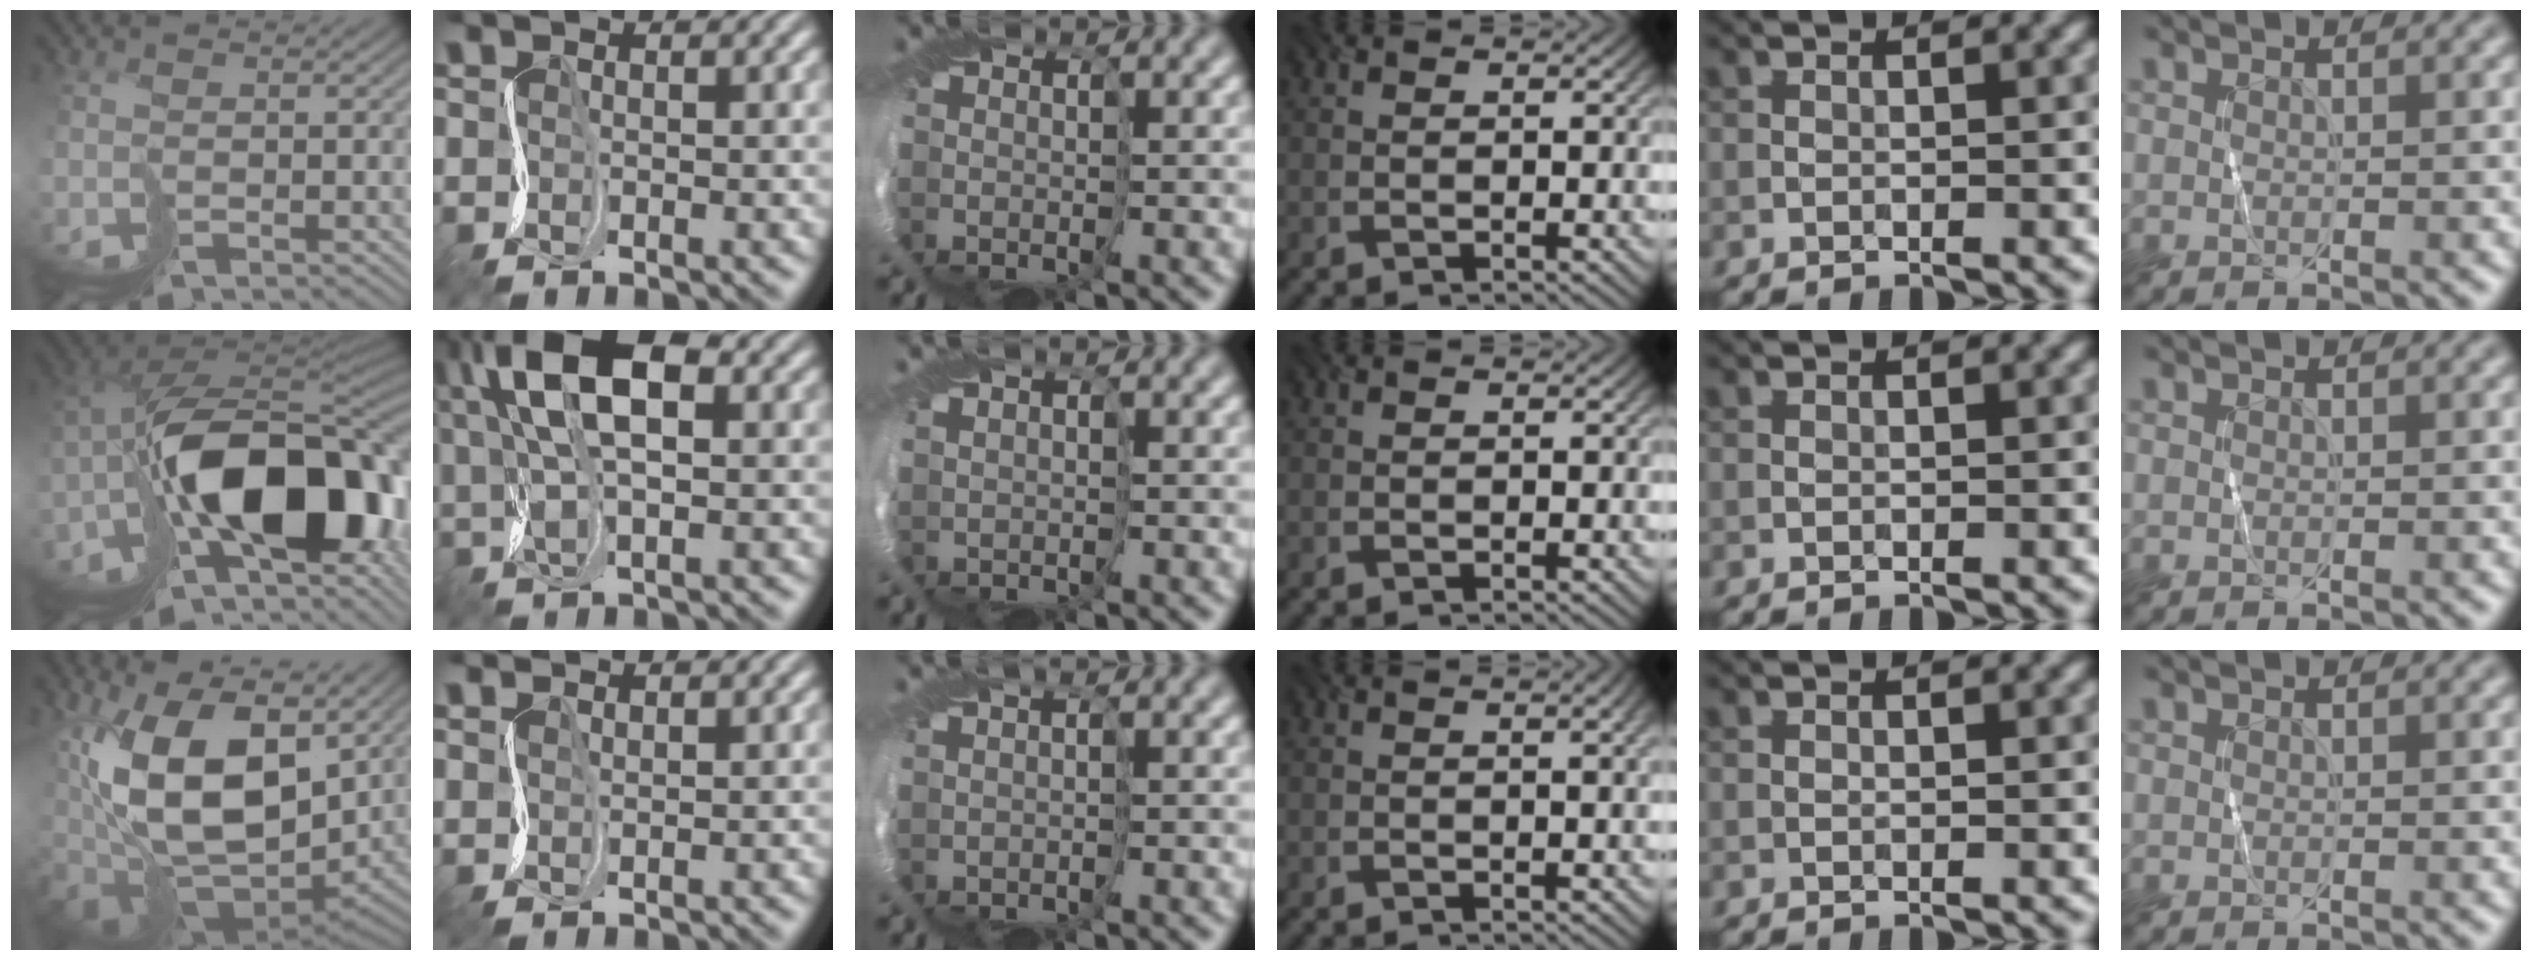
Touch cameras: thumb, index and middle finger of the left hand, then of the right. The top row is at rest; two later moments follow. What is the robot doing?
{"motion": "cut", "object": "wrapping paper"}